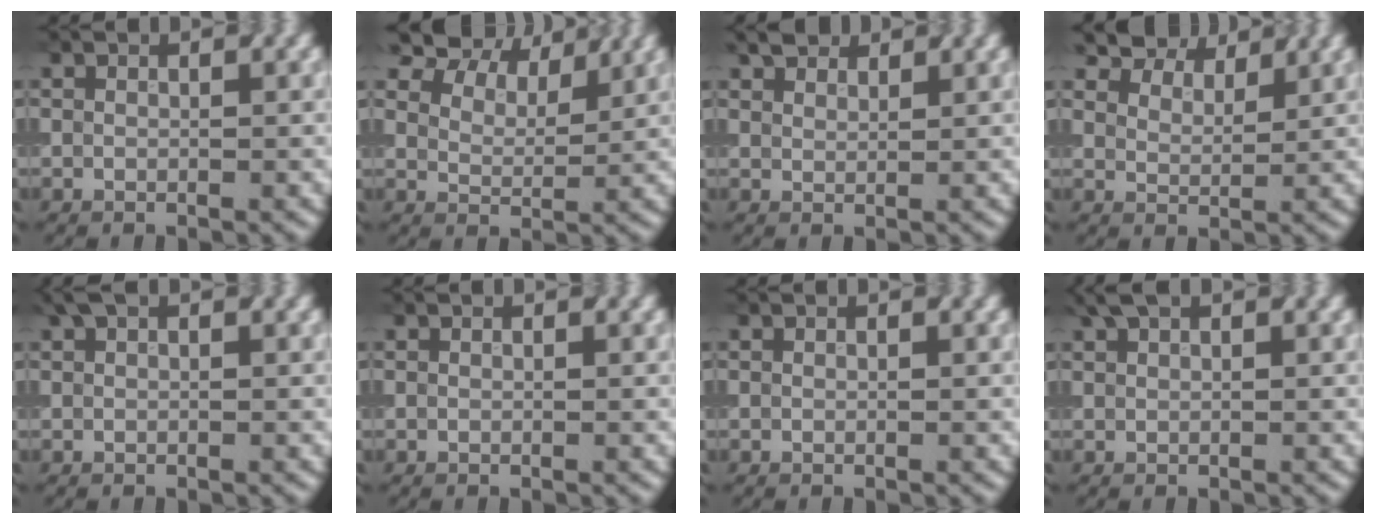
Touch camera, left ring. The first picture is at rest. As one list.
[{"total": 9.4, "force": [7.2, 4.1, 4.4], "torque": [-0.093, 0.007, 0.137]}, {"total": 2.3, "force": [1.9, 1.0, 0.9], "torque": [-0.025, 0.005, 0.043]}, {"total": 6.1, "force": [5.2, 2.3, 2.3], "torque": [-0.054, -0.012, 0.109]}, {"total": 1.5, "force": [0.9, 0.8, 0.9], "torque": [-0.015, 0.009, 0.014]}, {"total": 0.0}, {"total": 0.0}, {"total": 2.4, "force": [1.6, 1.1, 1.4], "torque": [-0.032, 0.012, 0.031]}]